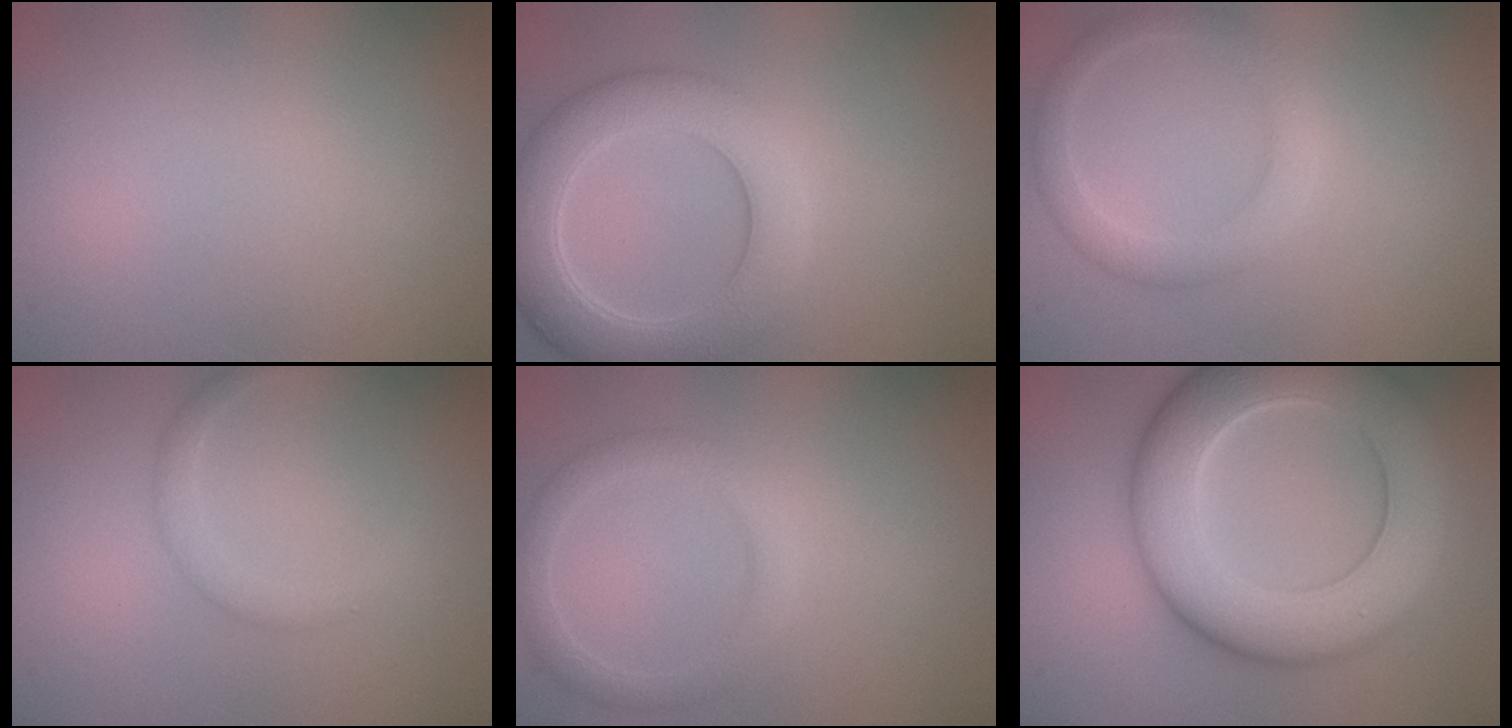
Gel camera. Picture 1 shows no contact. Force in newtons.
{"total": 6.4, "press": 6.4, "slide": 0.2}
{"total": 2.7, "press": 2.7, "slide": 0.0}
{"total": 1.7, "press": 1.7, "slide": 0.1}
{"total": 2.3, "press": 2.3, "slide": 0.1}
{"total": 10.8, "press": 10.7, "slide": 0.8}